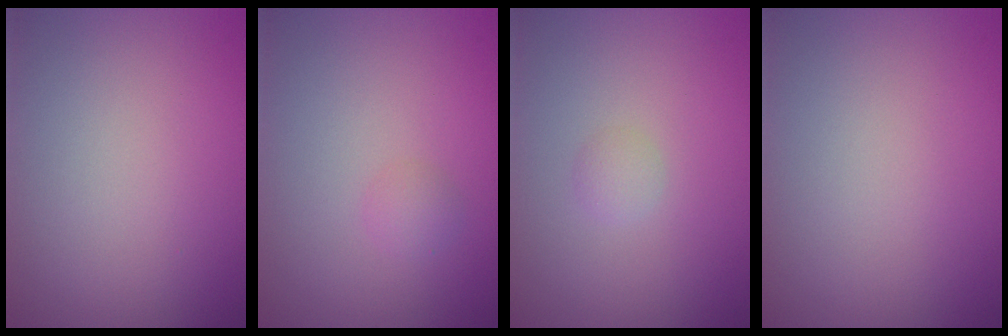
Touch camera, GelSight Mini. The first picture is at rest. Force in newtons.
{"total": 1.0, "press": 1.0, "slide": 0.1}
{"total": 0.9, "press": 0.9, "slide": 0.0}
{"total": 0.0}